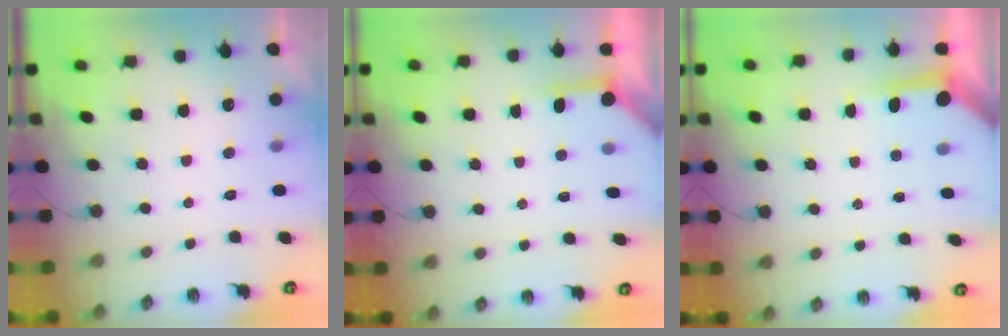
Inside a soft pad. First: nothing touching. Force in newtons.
{"total": 3.7, "press": 3.7, "slide": 0.5}
{"total": 4.0, "press": 4.0, "slide": 0.3}